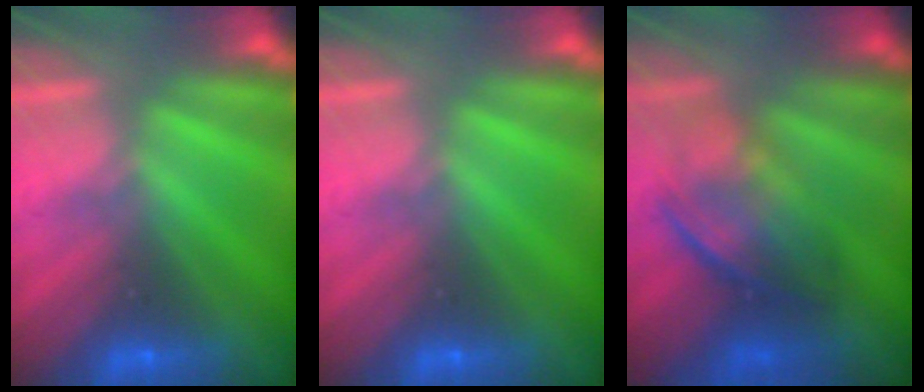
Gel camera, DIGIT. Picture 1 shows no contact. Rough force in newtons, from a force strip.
{"total": 0.0}
{"total": 6.7}